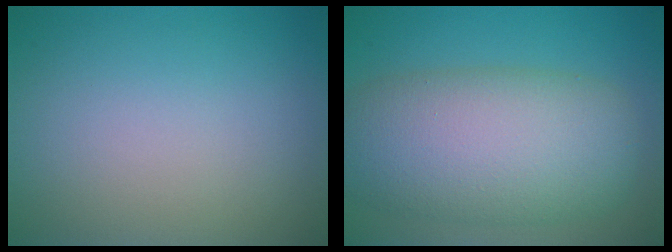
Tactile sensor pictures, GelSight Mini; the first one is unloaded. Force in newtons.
{"total": 10.0, "press": 9.9, "slide": 0.4}